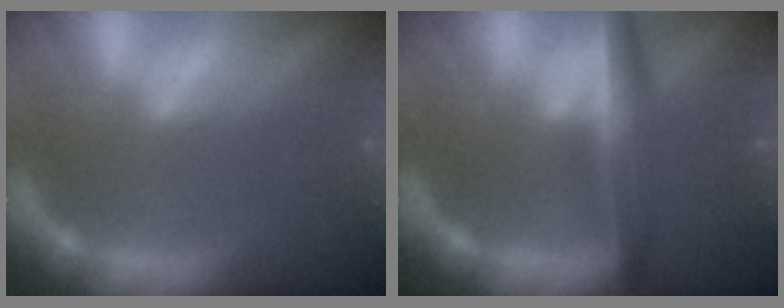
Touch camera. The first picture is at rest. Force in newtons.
{"total": 5.0}